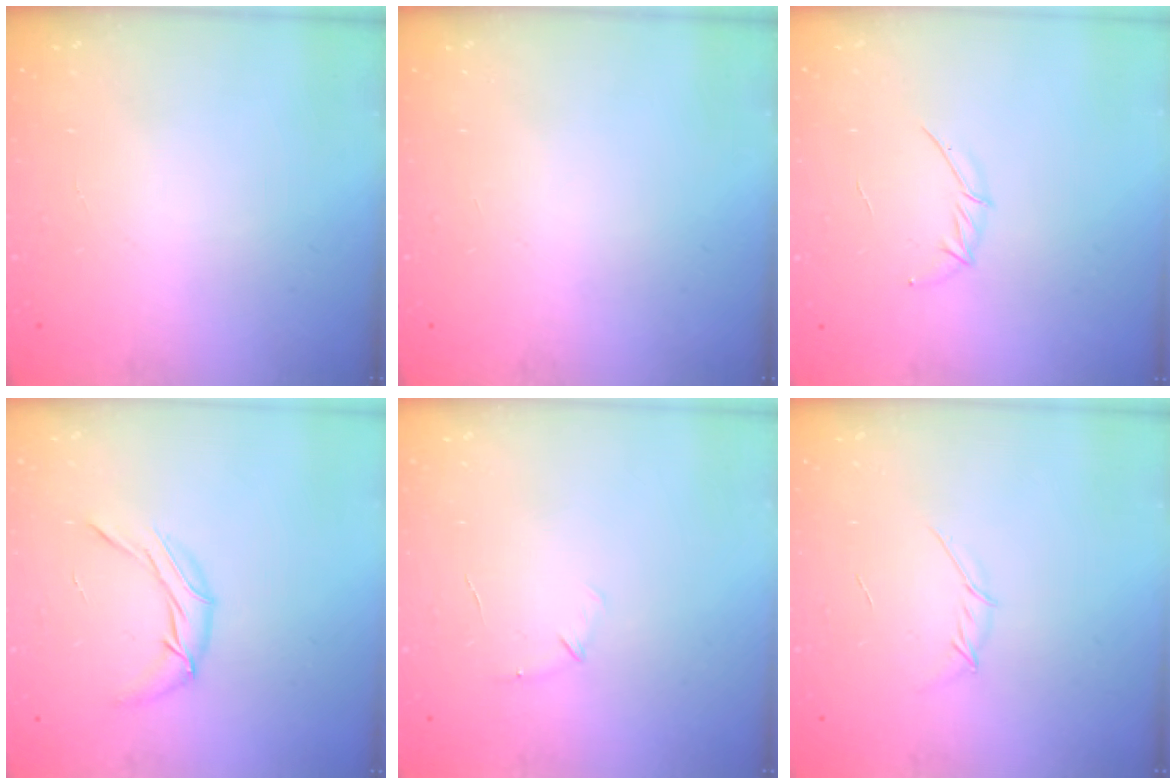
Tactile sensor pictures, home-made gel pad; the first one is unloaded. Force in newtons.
{"total": 0.0}
{"total": 3.9, "press": 3.8, "slide": 0.8}
{"total": 8.2, "press": 8.2, "slide": 0.8}
{"total": 3.3, "press": 3.2, "slide": 0.9}
{"total": 3.2, "press": 3.1, "slide": 0.8}